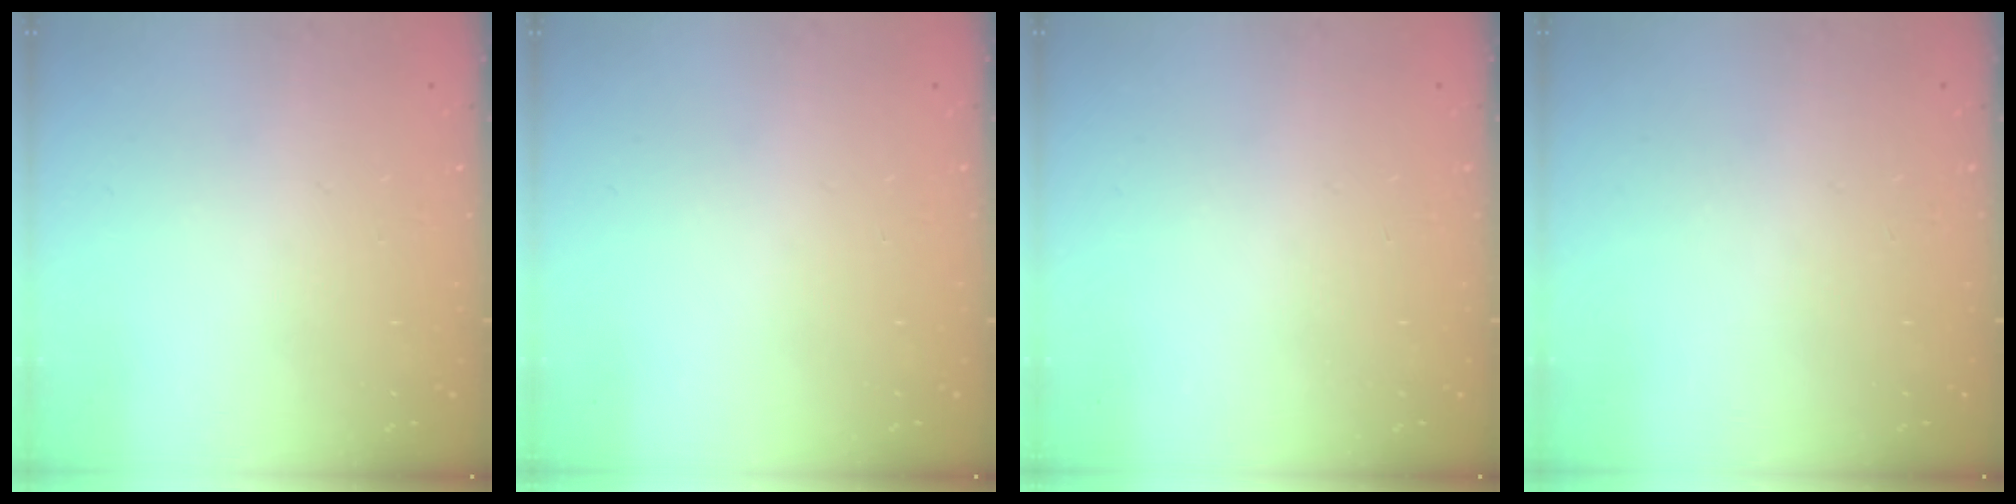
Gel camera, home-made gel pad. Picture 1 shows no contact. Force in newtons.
{"total": 0.0}
{"total": 0.0}
{"total": 0.0}